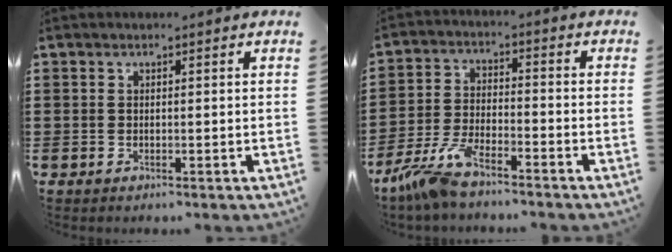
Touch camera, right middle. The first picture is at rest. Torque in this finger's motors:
{"motor_torque": [0.44, 0.17, 0.03, 0.07]}